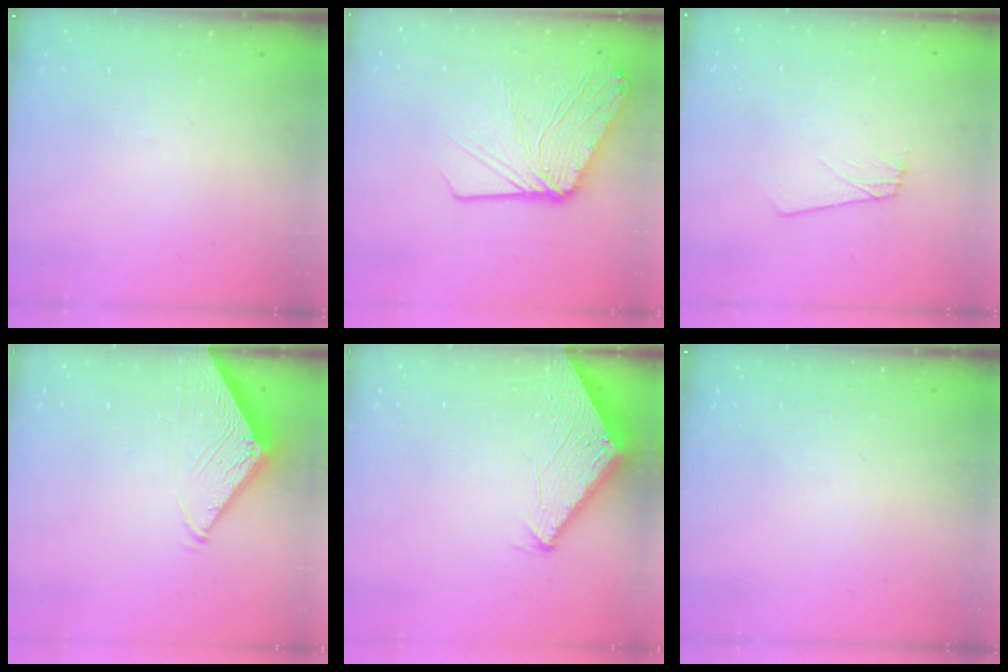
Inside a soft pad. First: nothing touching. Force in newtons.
{"total": 15.6, "press": 15.5, "slide": 2.0}
{"total": 2.9, "press": 2.8, "slide": 0.3}
{"total": 5.7, "press": 5.6, "slide": 0.6}
{"total": 3.0, "press": 3.0, "slide": 0.2}
{"total": 0.0}